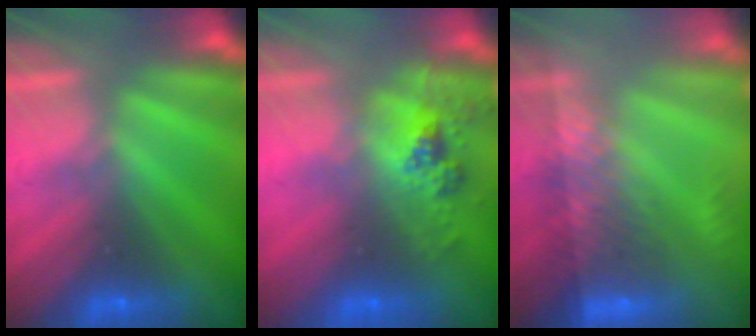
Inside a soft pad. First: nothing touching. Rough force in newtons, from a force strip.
{"total": 2.4}
{"total": 12.7}